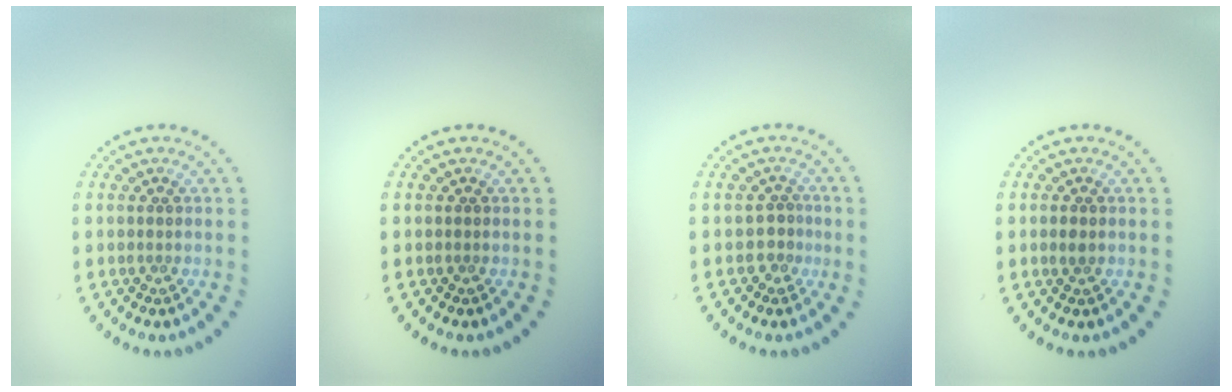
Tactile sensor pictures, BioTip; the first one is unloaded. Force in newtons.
{"total": 0.0}
{"total": 1.7, "press": 1.3, "slide": 1.1}
{"total": 1.1, "press": 1.0, "slide": 0.2}